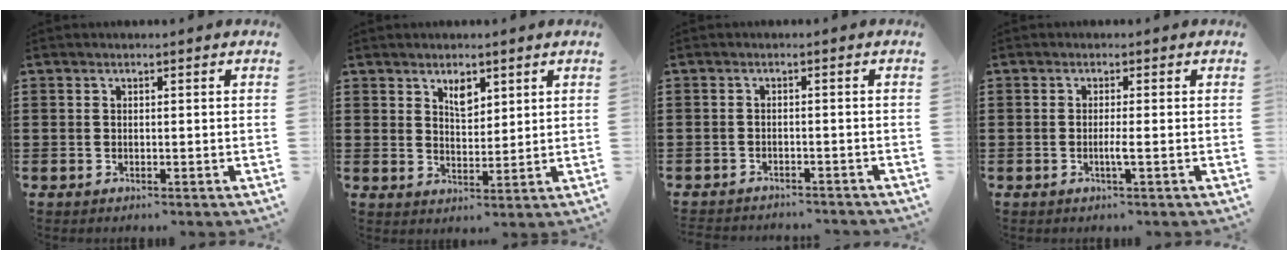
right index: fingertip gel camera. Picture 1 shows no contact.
{"total": 3.3, "force": [2.3, 1.6, 1.8], "torque": [-0.033, 0.002, 0.040]}
{"total": 1.6, "force": [-1.6, 0.1, 0.0], "torque": [-0.005, 0.001, -0.033]}
{"total": 2.0, "force": [-0.7, -0.3, 1.8], "torque": [-0.033, -0.007, -0.013]}